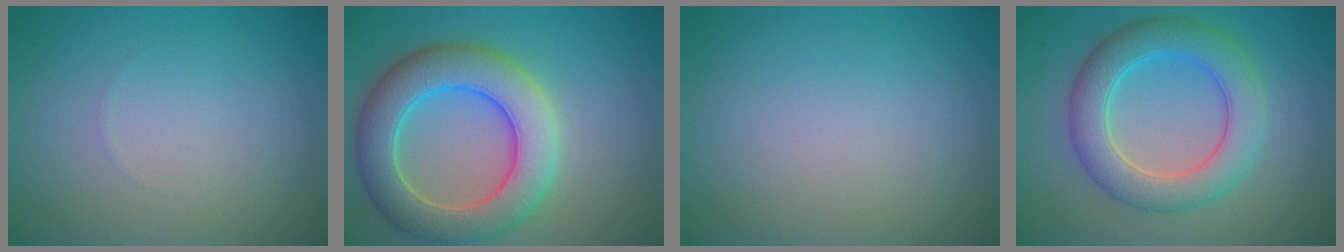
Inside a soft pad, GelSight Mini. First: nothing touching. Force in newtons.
{"total": 7.9, "press": 7.9, "slide": 0.5}
{"total": 0.0}
{"total": 5.9, "press": 5.9, "slide": 0.4}